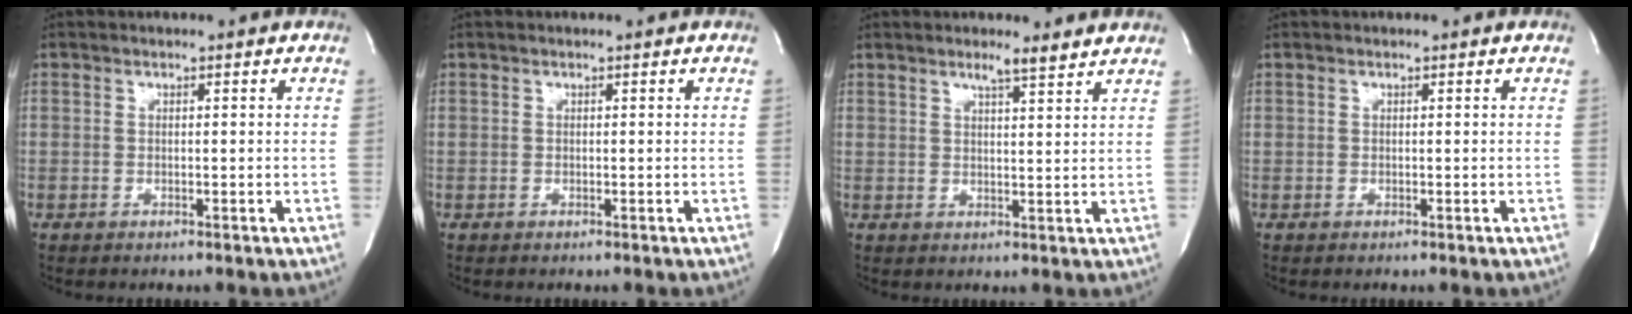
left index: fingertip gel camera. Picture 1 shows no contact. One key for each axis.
{"total": 0.0}
{"total": 4.0, "fx": 3.5, "fy": 0.2, "fz": 1.9, "tx": -0.038, "ty": 0.004, "tz": 0.049}
{"total": 0.0}